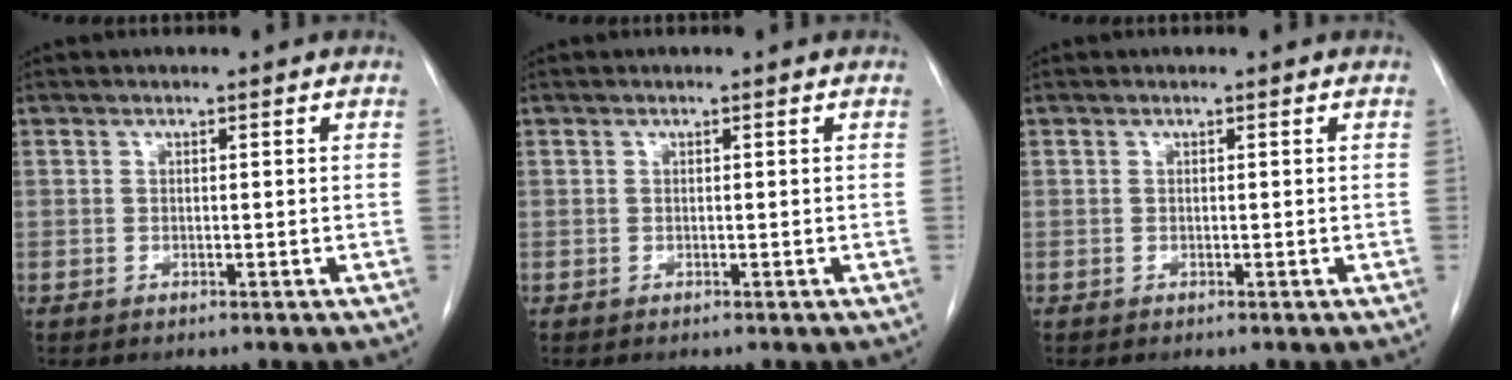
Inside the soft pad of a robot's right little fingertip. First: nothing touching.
{"total": 0.0}
{"total": 0.0}